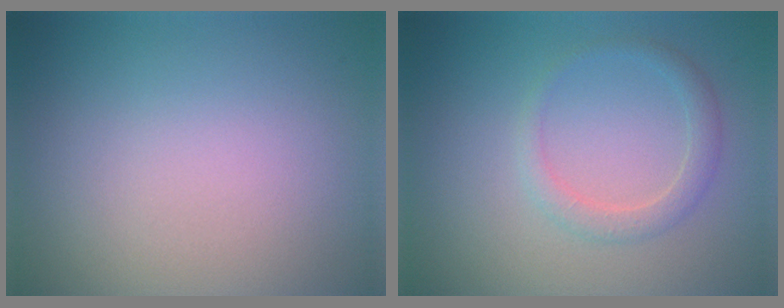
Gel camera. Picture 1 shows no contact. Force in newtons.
{"total": 1.8, "press": 1.8, "slide": 0.1}